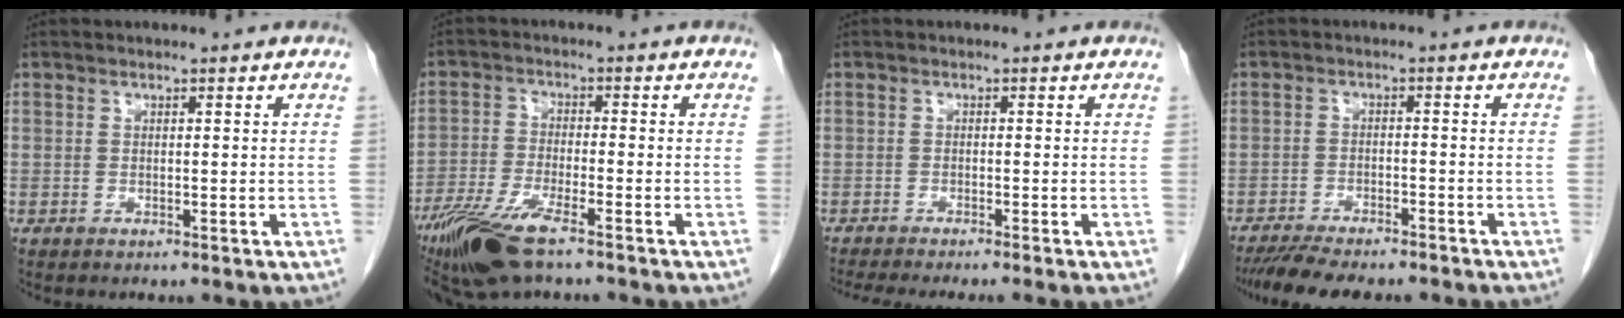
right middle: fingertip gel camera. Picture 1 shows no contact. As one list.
[{"total": 9.9, "force": [-6.8, 1.8, 7.0], "torque": [-0.138, -0.022, -0.127]}, {"total": 6.8, "force": [-5.8, -0.7, 3.4], "torque": [-0.037, -0.015, -0.090]}, {"total": 10.5, "force": [-9.2, 1.7, 4.7], "torque": [-0.069, -0.011, -0.137]}]